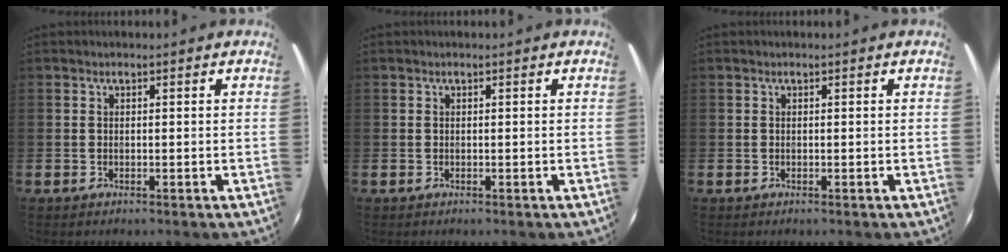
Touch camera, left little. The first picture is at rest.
{"total": 0.0}
{"total": 0.0}